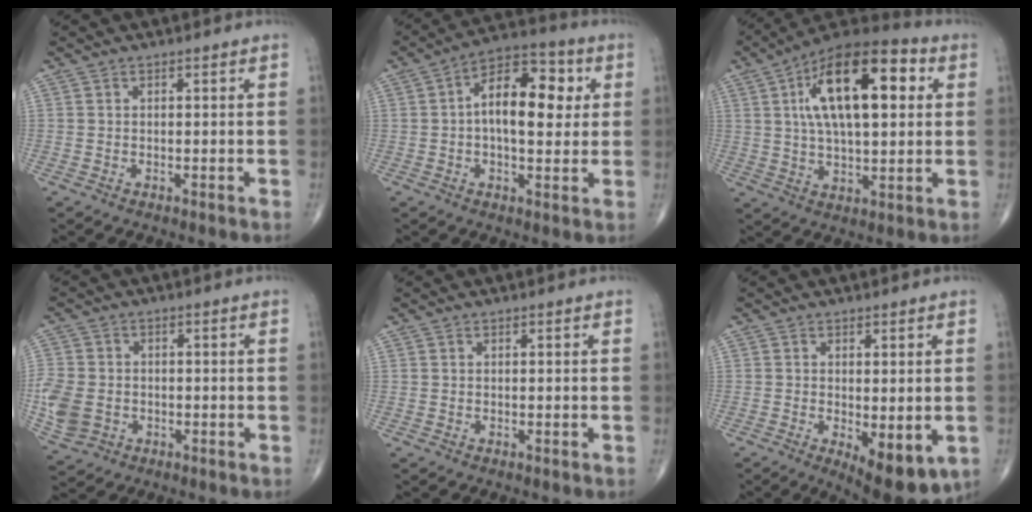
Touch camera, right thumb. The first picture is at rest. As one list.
[{"total": 13.7, "force": [1.8, 7.3, 11.5], "torque": [-0.154, 0.021, 0.019]}, {"total": 21.0, "force": [5.4, 9.4, 18.0], "torque": [-0.280, 0.012, 0.079]}, {"total": 11.2, "force": [-2.5, 9.1, 6.1], "torque": [-0.165, -0.001, -0.039]}, {"total": 0.0}, {"total": 9.2, "force": [-2.5, 3.6, 8.1], "torque": [-0.102, -0.021, -0.027]}]